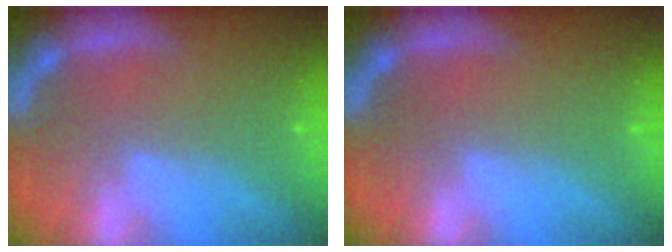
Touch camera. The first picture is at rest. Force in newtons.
{"total": 0.0}